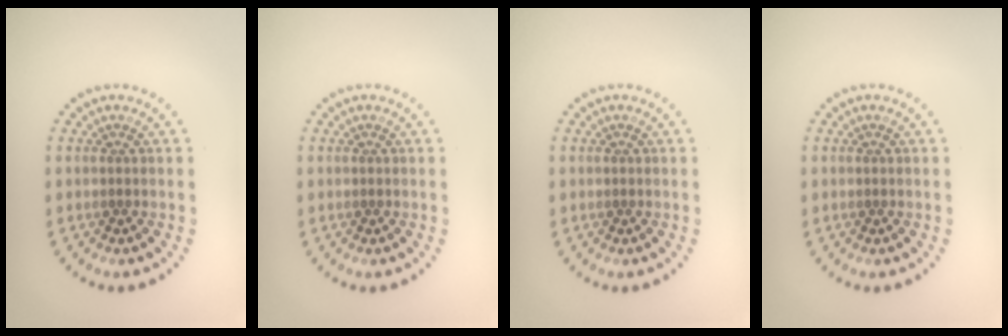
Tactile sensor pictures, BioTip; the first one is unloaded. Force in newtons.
{"total": 0.0}
{"total": 0.0}
{"total": 0.0}